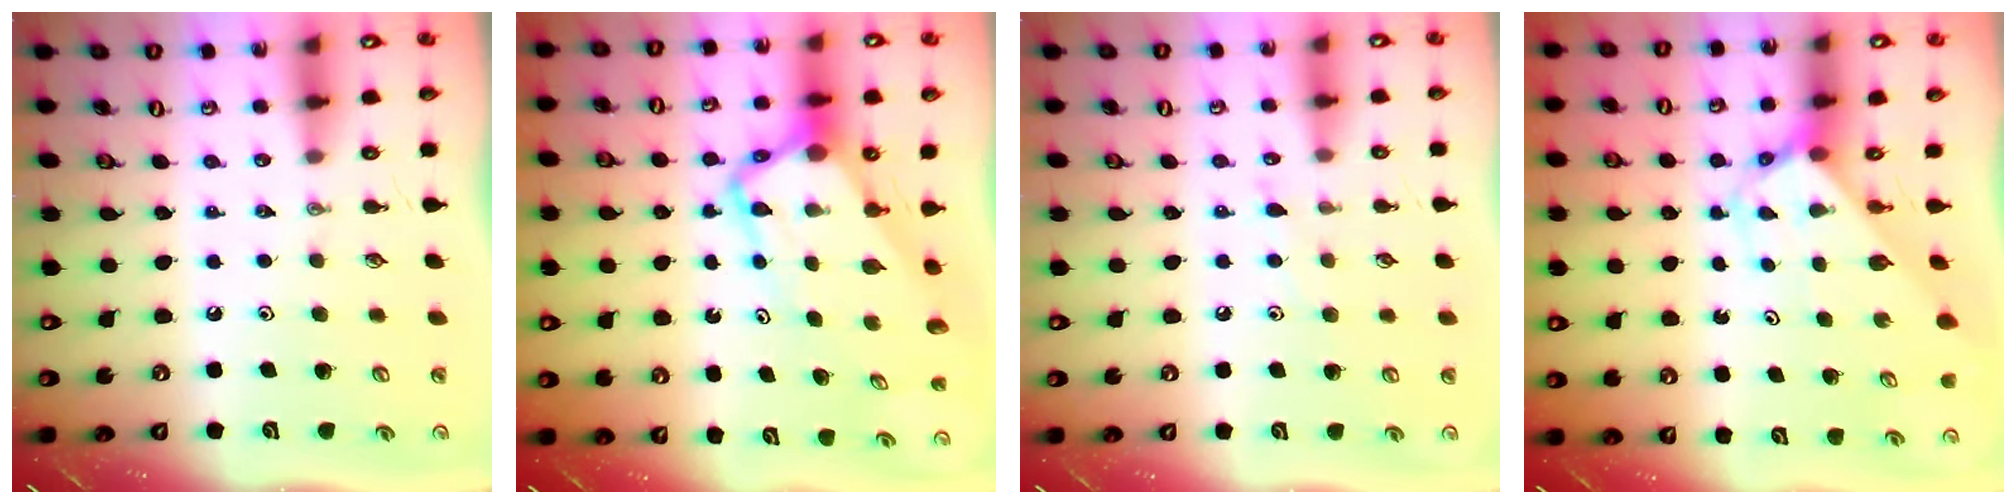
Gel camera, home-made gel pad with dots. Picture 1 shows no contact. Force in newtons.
{"total": 8.4, "press": 8.4, "slide": 0.9}
{"total": 5.3, "press": 5.2, "slide": 0.7}
{"total": 2.9, "press": 2.9, "slide": 0.2}